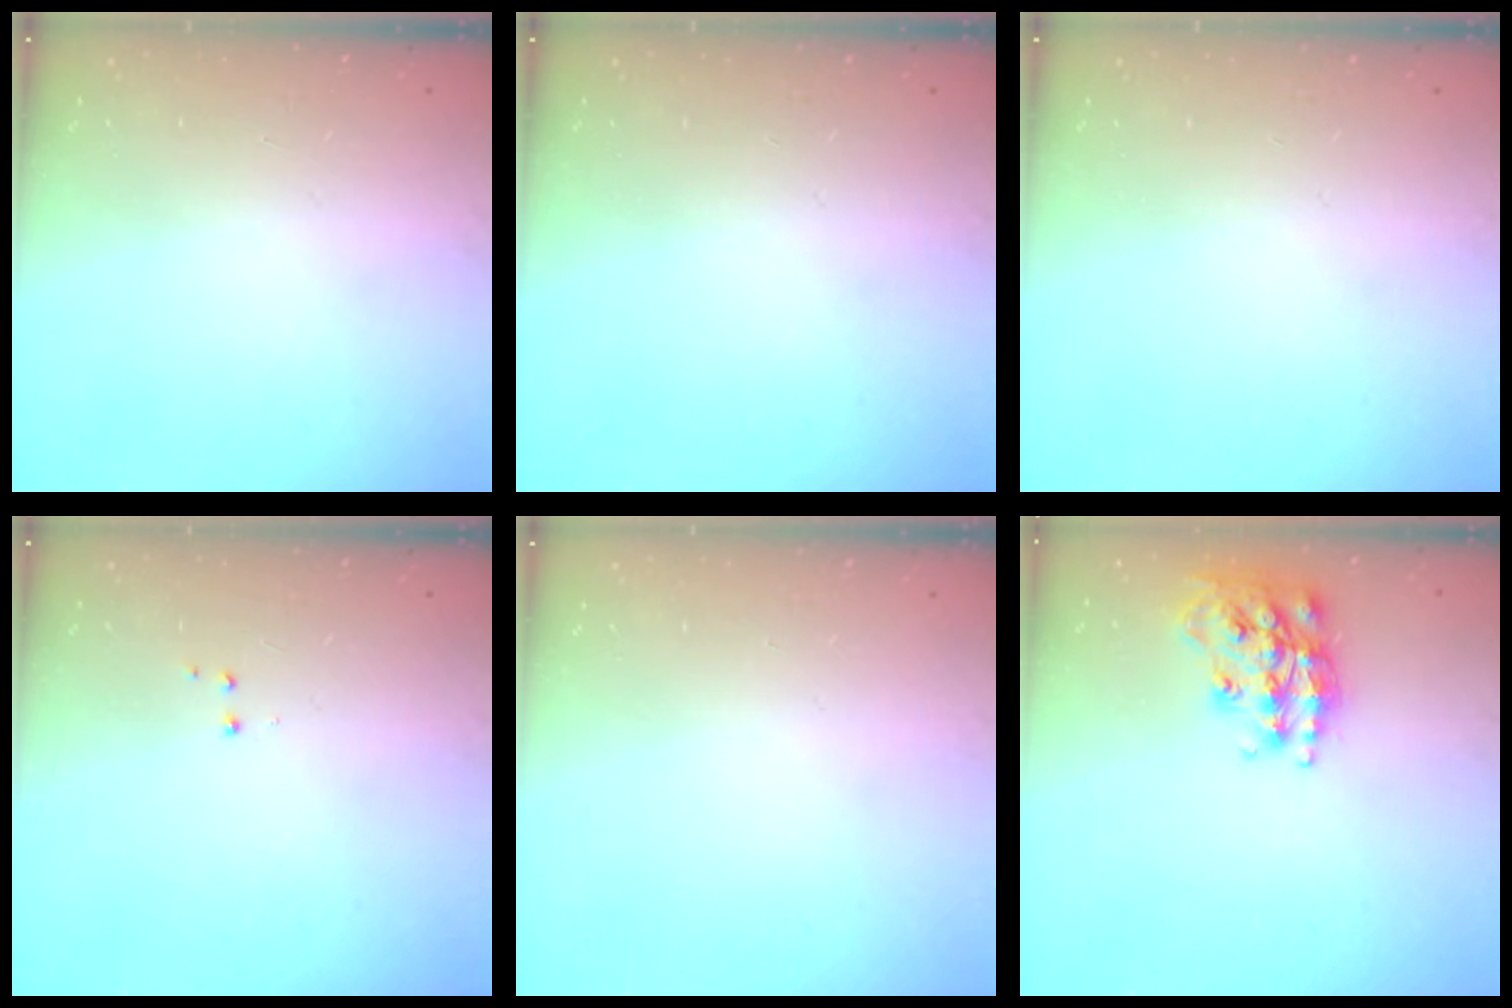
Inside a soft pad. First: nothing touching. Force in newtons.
{"total": 0.0}
{"total": 0.0}
{"total": 2.8, "press": 2.7, "slide": 0.5}
{"total": 0.0}
{"total": 18.2, "press": 18.1, "slide": 1.1}